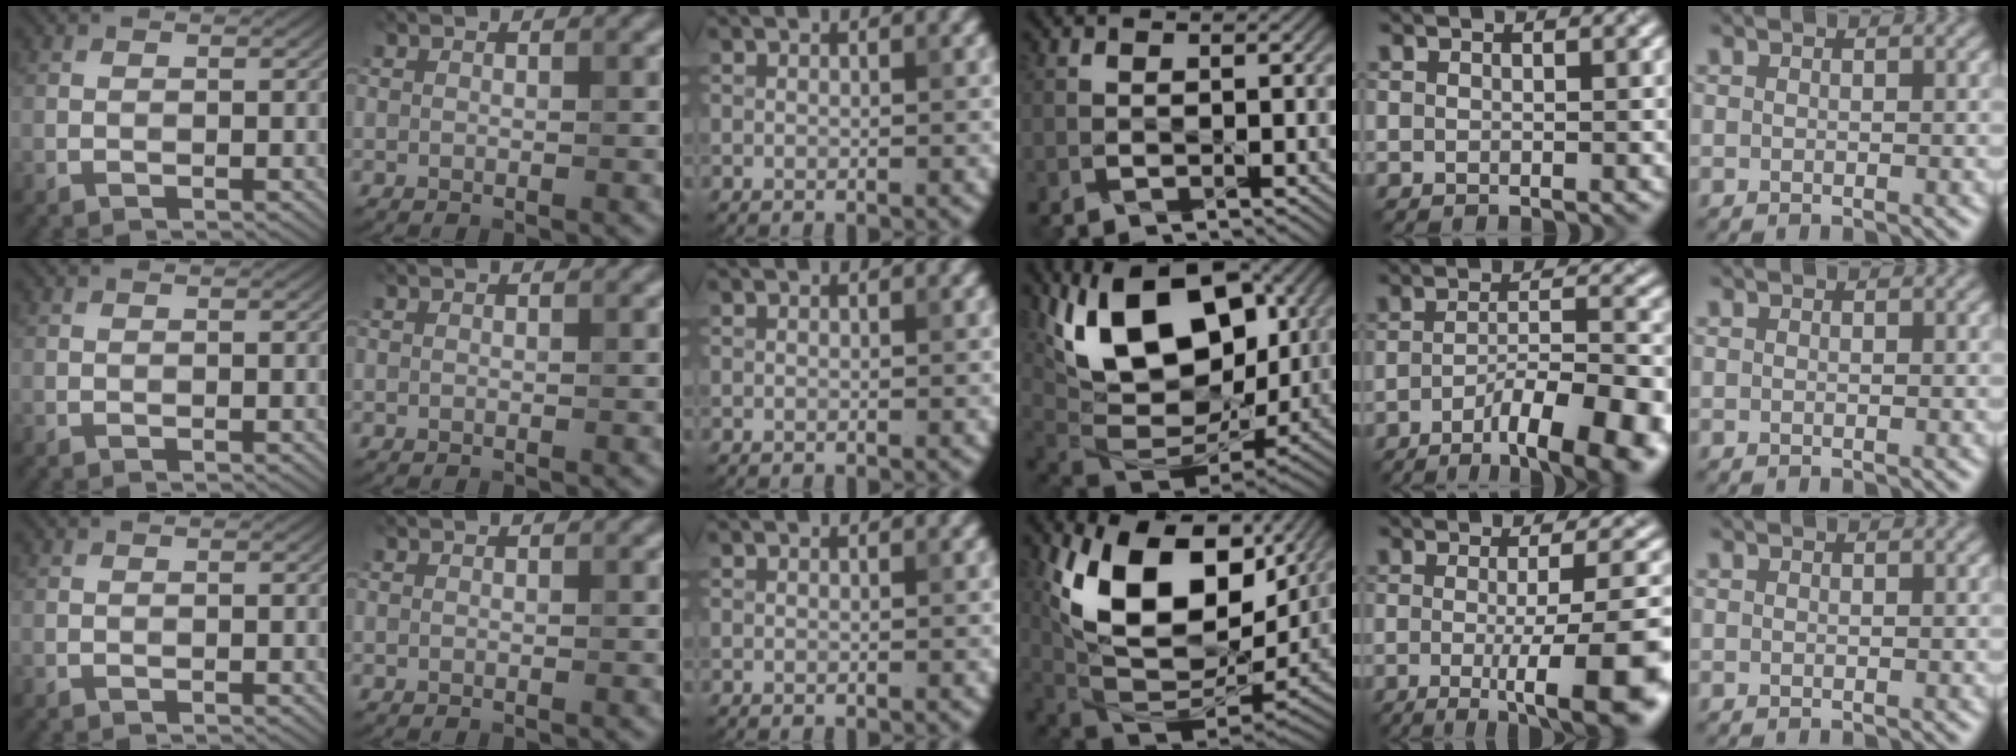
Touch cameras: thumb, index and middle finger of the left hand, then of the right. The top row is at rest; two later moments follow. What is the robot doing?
{"motion": "assemble", "object": "legos"}